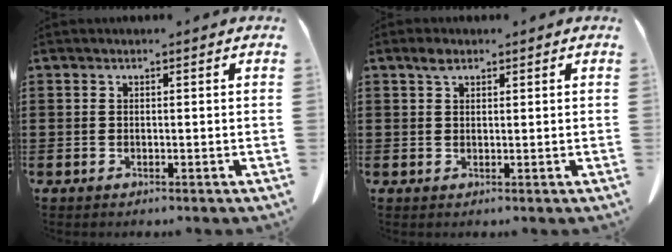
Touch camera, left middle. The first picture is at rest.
{"total": 1.8, "force": [1.1, 1.0, 1.0], "torque": [-0.022, 0.005, 0.021]}